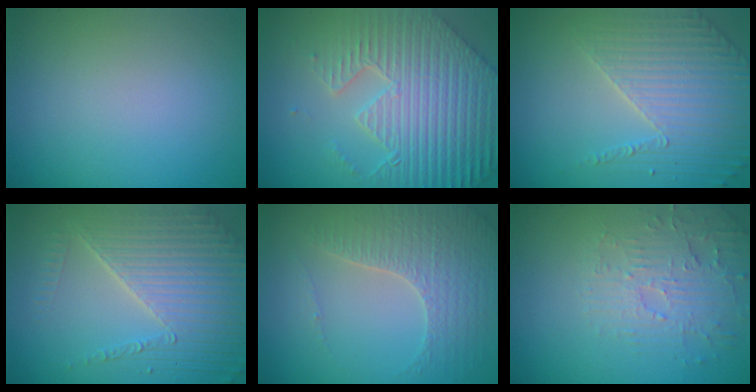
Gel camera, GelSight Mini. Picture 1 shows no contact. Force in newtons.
{"total": 8.8, "press": 6.3, "slide": 6.1}
{"total": 3.6, "press": 3.6, "slide": 0.7}
{"total": 6.3, "press": 4.8, "slide": 4.1}
{"total": 3.8, "press": 3.7, "slide": 0.9}
{"total": 3.7, "press": 3.6, "slide": 0.7}